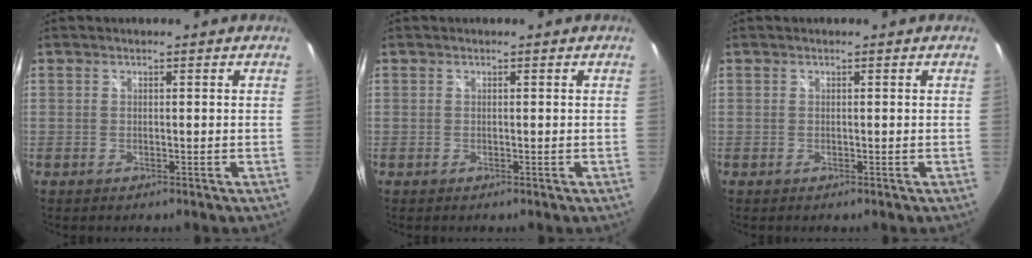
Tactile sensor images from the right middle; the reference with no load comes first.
{"total": 0.0}
{"total": 0.0}